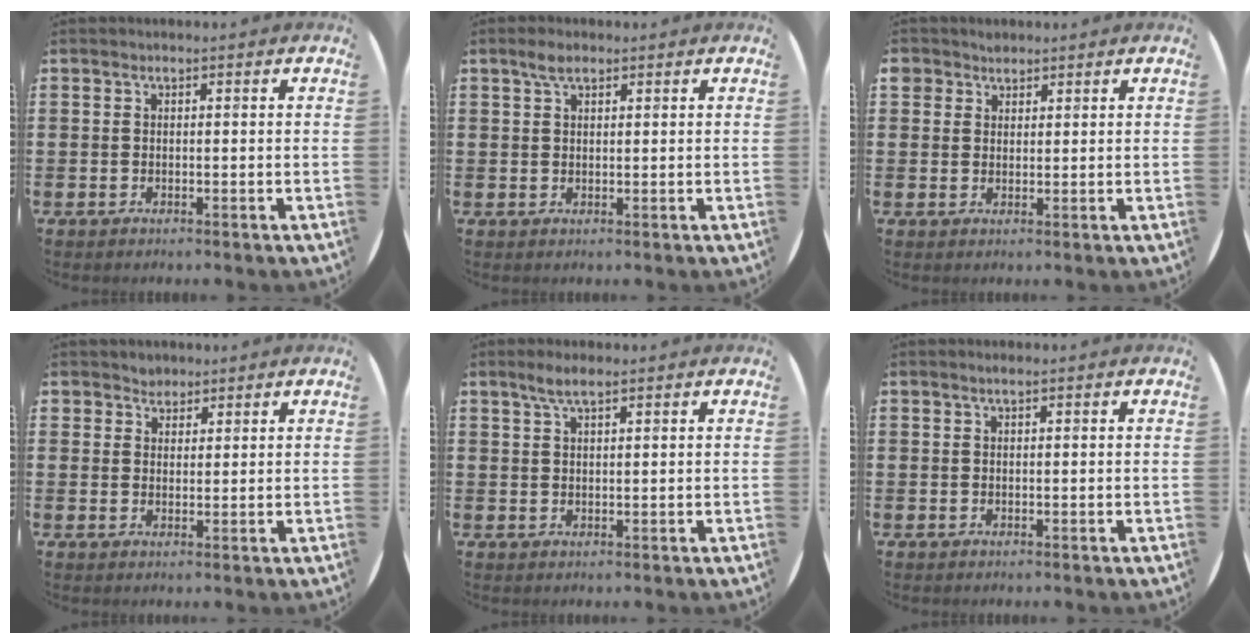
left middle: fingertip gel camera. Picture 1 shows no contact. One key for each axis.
{"total": 2.5, "fx": 1.7, "fy": 1.1, "fz": 1.4, "tx": -0.022, "ty": 0.004, "tz": 0.029}
{"total": 2.0, "fx": 1.6, "fy": 1.2, "fz": -0.2, "tx": 0.007, "ty": 0.002, "tz": 0.031}
{"total": 2.1, "fx": 1.9, "fy": 1.0, "fz": -0.2, "tx": 0.000, "ty": 0.004, "tz": 0.038}
{"total": 2.9, "fx": 2.1, "fy": 0.5, "fz": 1.9, "tx": -0.041, "ty": 0.006, "tz": 0.036}
{"total": 0.6, "fx": 0.4, "fy": 0.0, "fz": 0.4, "tx": -0.008, "ty": 0.001, "tz": 0.007}